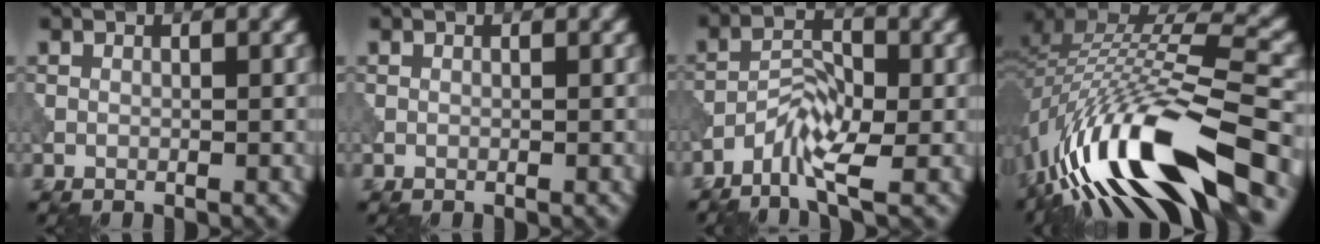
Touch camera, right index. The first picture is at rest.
{"total": 0.0}
{"total": 3.9, "force": [-2.6, 1.1, 2.7], "torque": [-0.051, 0.004, -0.055]}
{"total": 15.6, "force": [-7.6, 5.2, 12.5], "torque": [-0.240, 0.026, -0.135]}